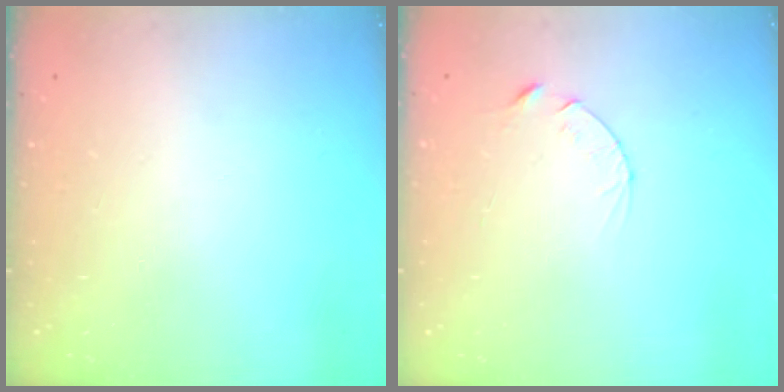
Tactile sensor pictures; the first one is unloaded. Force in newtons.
{"total": 4.1, "press": 4.0, "slide": 0.4}